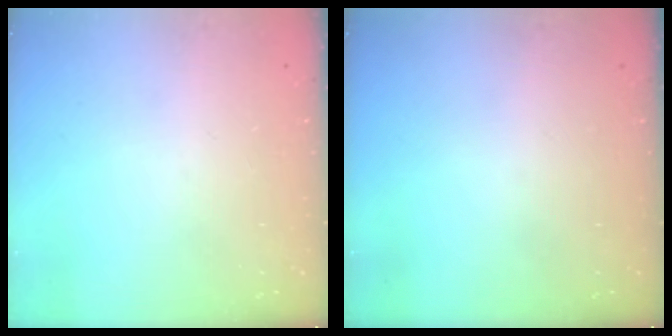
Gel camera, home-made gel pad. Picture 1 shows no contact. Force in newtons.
{"total": 0.0}